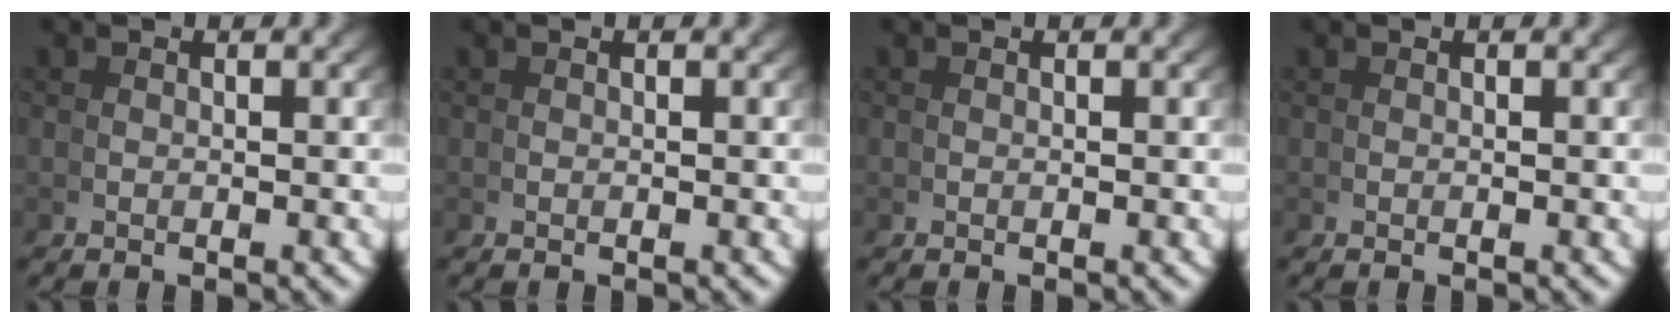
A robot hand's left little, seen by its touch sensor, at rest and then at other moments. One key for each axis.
{"total": 0.0}
{"total": 0.0}
{"total": 0.0}